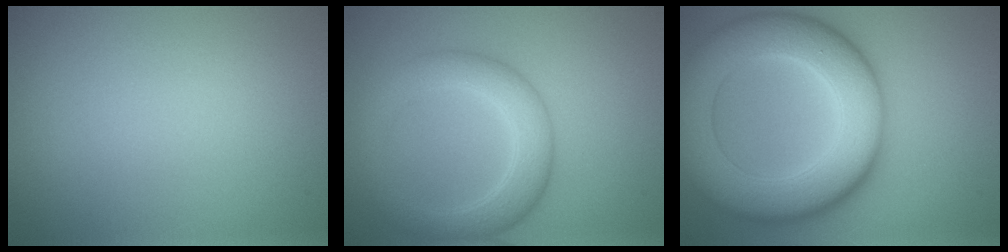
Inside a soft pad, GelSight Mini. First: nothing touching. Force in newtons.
{"total": 4.7, "press": 4.7, "slide": 0.1}
{"total": 11.9, "press": 11.9, "slide": 0.3}